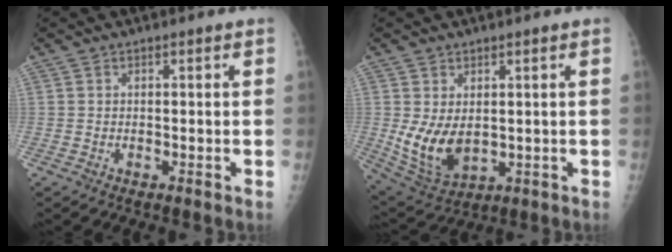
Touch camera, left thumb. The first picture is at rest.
{"total": 9.0, "force": [0.1, 5.8, 6.8], "torque": [-0.118, -0.018, 0.023]}